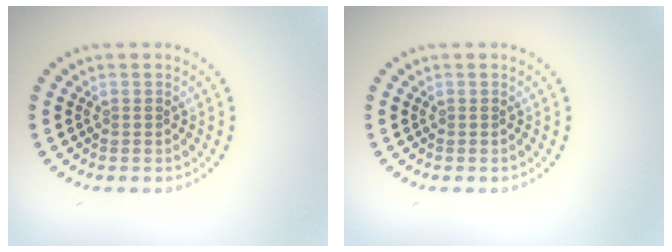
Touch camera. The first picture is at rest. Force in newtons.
{"total": 0.0}